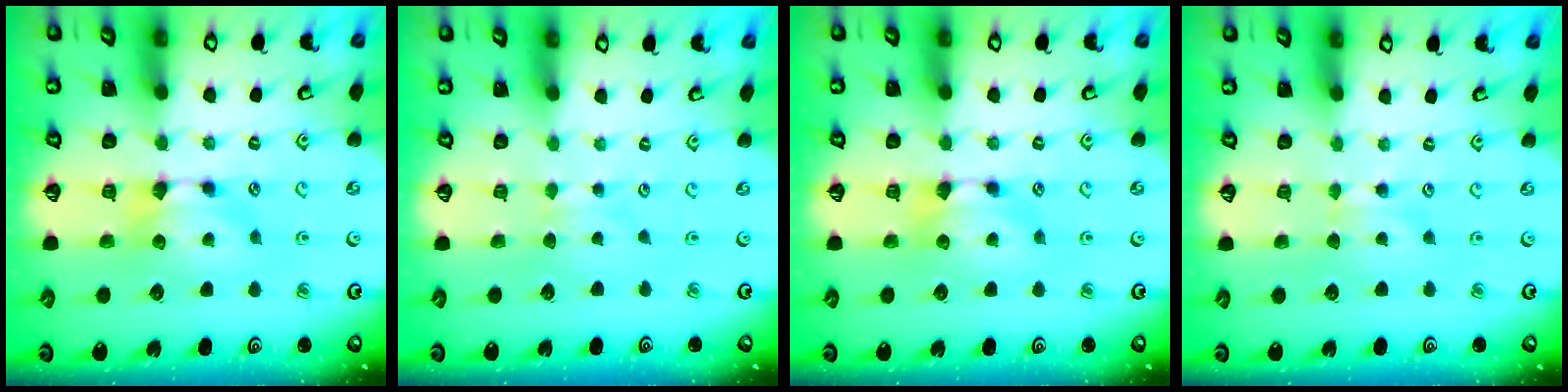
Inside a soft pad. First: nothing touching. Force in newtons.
{"total": 2.3, "press": 2.2, "slide": 0.3}
{"total": 0.0}
{"total": 2.4, "press": 2.4, "slide": 0.4}